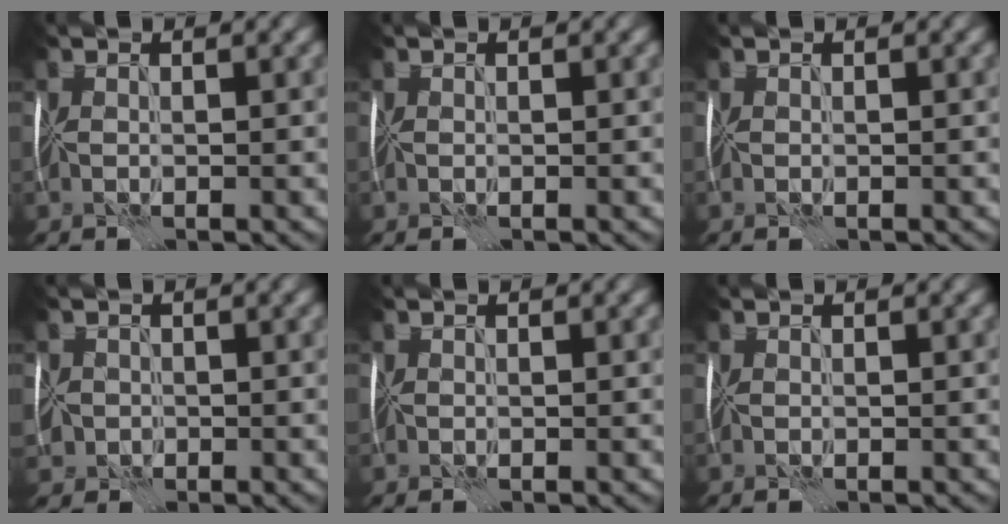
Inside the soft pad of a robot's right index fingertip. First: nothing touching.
{"total": 0.0}
{"total": 0.0}
{"total": 3.5, "force": [-1.3, 3.0, 1.1], "torque": [-0.027, 0.007, -0.026]}
{"total": 0.0}
{"total": 0.0}